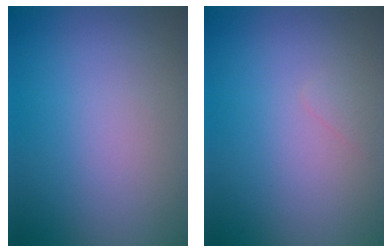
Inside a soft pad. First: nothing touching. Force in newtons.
{"total": 0.6, "press": 0.6, "slide": 0.1}